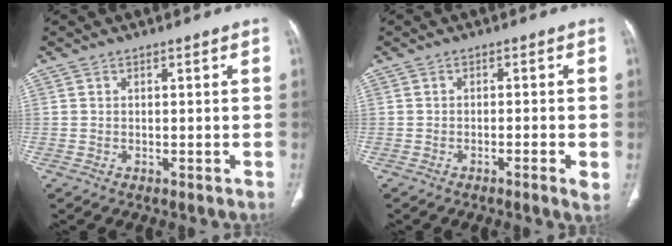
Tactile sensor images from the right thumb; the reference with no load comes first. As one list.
[{"total": 2.9, "force": [-1.0, 0.2, 2.7], "torque": [-0.051, -0.002, -0.018]}]